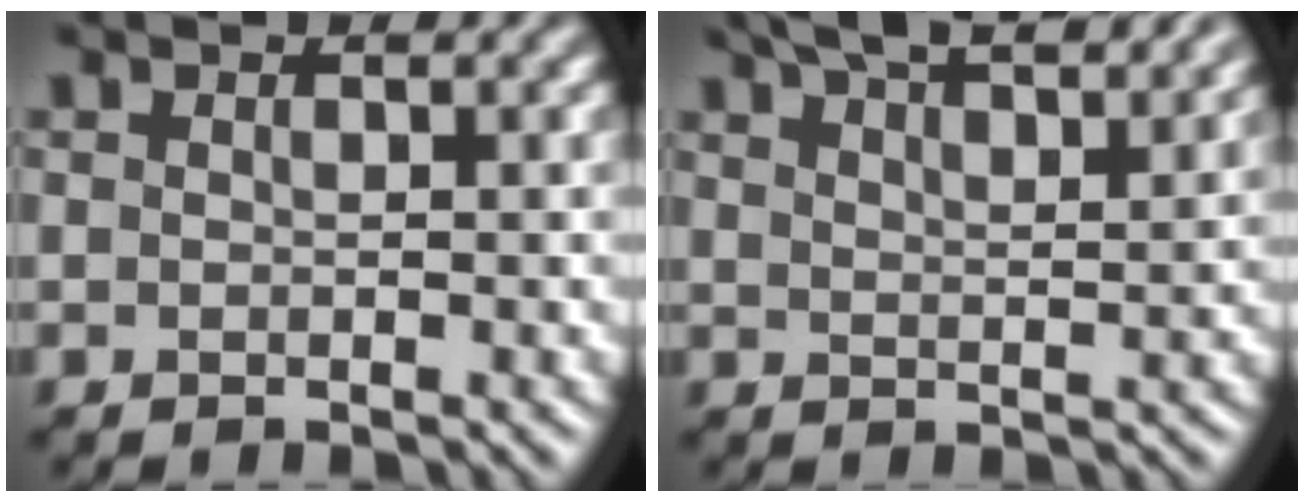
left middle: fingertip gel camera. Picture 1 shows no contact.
{"total": 9.7, "force": [7.6, 3.0, 5.4], "torque": [-0.063, 0.027, 0.076]}